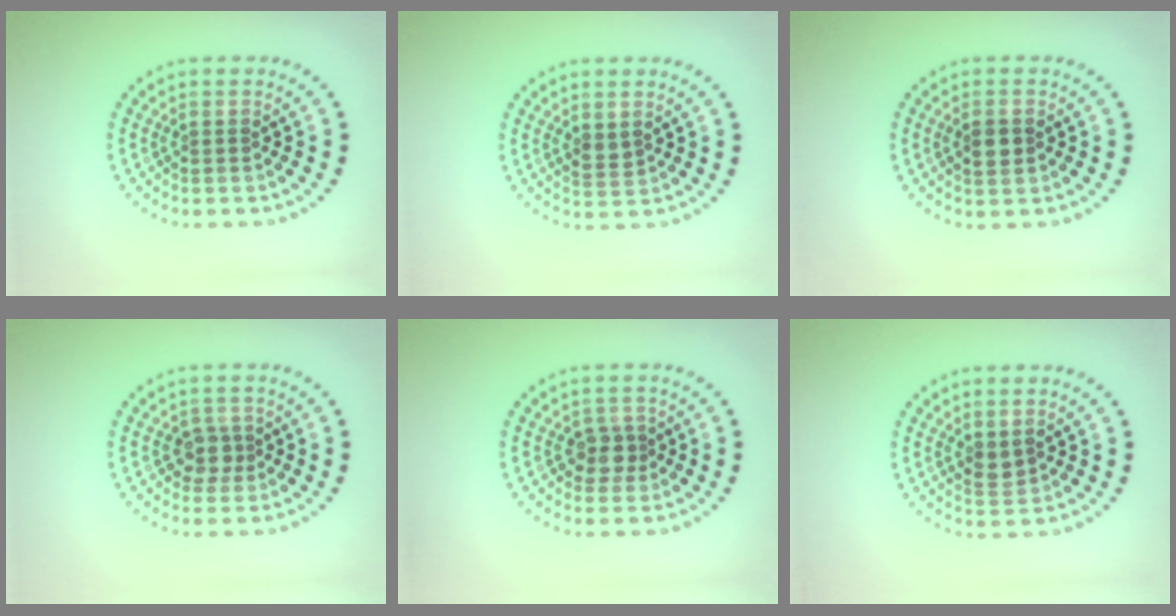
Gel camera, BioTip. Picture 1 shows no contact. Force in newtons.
{"total": 1.1, "press": 1.1, "slide": 0.4}
{"total": 2.0, "press": 2.0, "slide": 0.1}
{"total": 2.0, "press": 1.7, "slide": 1.0}
{"total": 2.1, "press": 1.7, "slide": 1.1}
{"total": 1.6, "press": 1.4, "slide": 0.6}